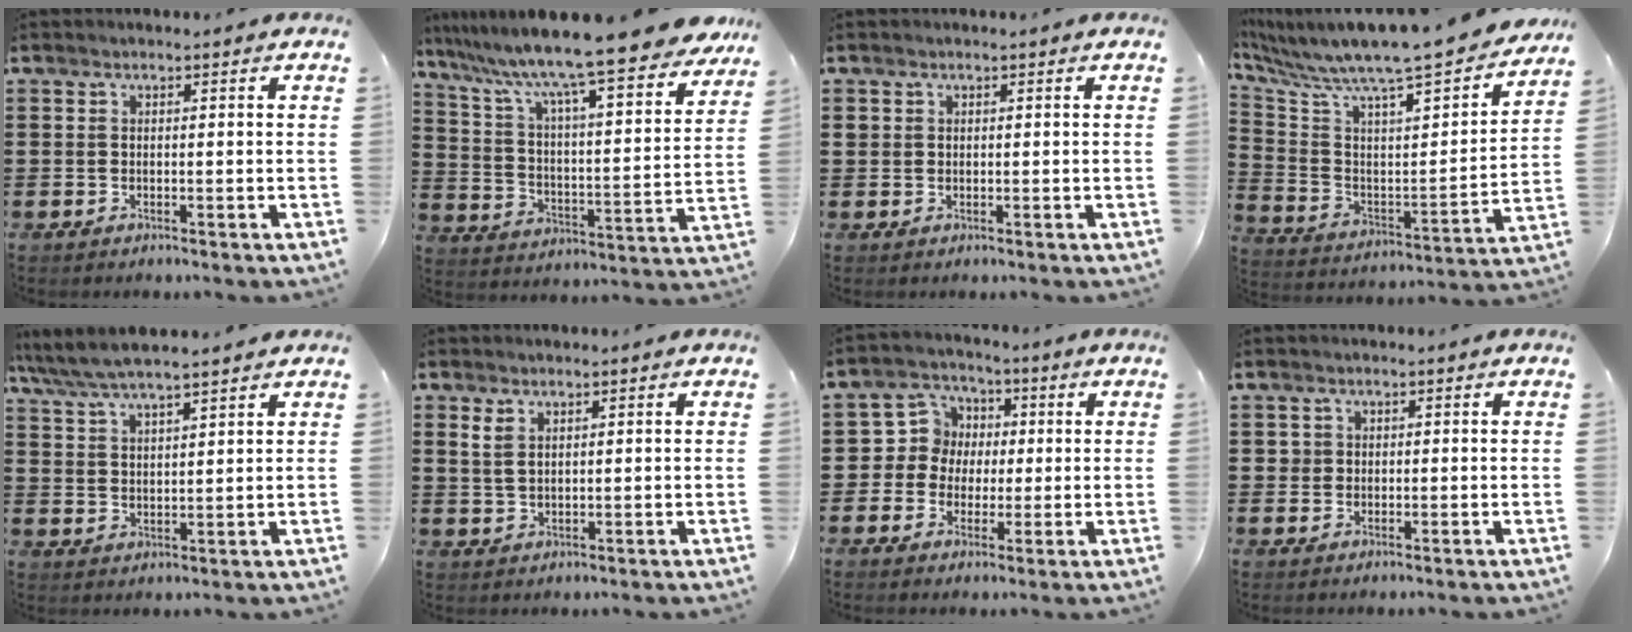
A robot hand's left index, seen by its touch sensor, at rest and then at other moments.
{"total": 11.7, "force": [10.1, -0.1, 6.0], "torque": [-0.156, -0.072, 0.166]}
{"total": 0.9, "force": [0.4, 0.8, 0.2], "torque": [-0.008, 0.005, 0.008]}
{"total": 8.5, "force": [7.7, 0.3, 3.6], "torque": [-0.101, -0.079, 0.120]}
{"total": 5.2, "force": [4.7, 0.6, 2.2], "torque": [-0.058, -0.017, 0.083]}
{"total": 2.3, "force": [1.4, 1.2, 1.5], "torque": [-0.034, 0.004, 0.025]}
{"total": 6.2, "force": [0.4, 6.0, 1.5], "torque": [-0.057, 0.018, 0.005]}
{"total": 1.4, "force": [0.4, 1.4, 0.3], "torque": [-0.009, 0.007, 0.007]}